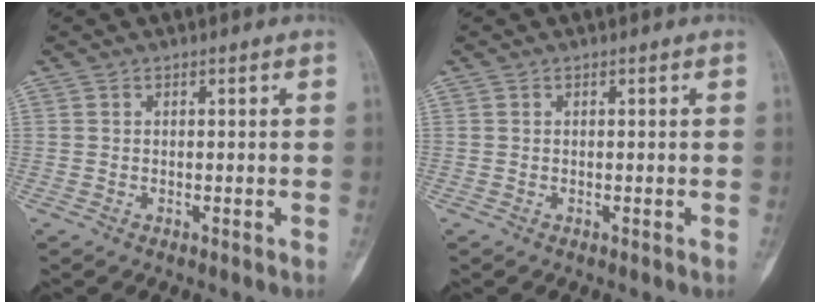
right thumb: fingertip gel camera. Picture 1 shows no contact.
{"total": 0.0}